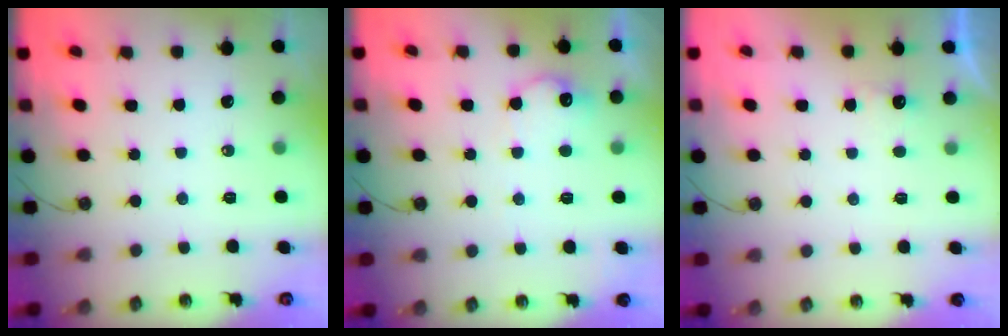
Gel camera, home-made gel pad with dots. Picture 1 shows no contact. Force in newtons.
{"total": 10.9, "press": 10.9, "slide": 0.4}
{"total": 1.6, "press": 1.5, "slide": 0.7}